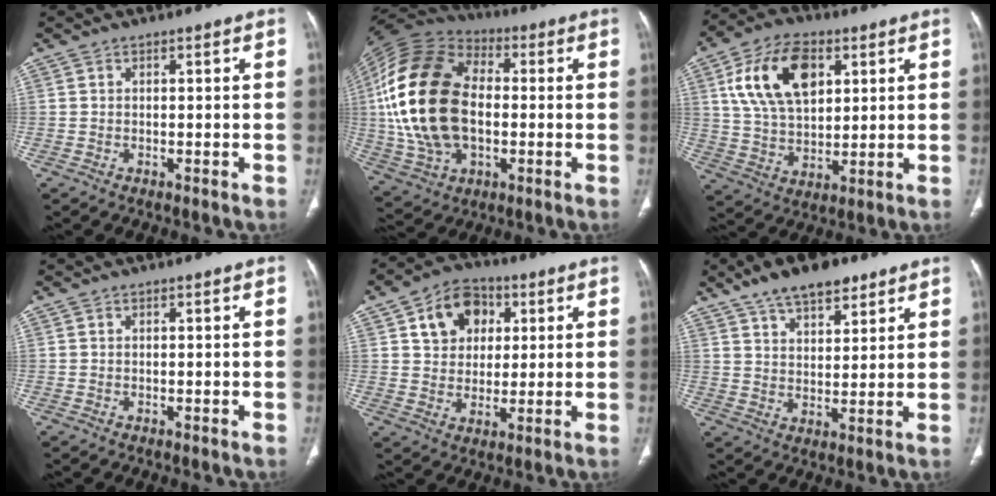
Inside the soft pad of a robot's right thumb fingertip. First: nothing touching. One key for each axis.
{"total": 25.3, "fx": 0.3, "fy": 15.9, "fz": 19.7, "tx": -0.399, "ty": 0.007, "tz": 0.007}
{"total": 16.4, "fx": 5.7, "fy": 9.9, "fz": 11.7, "tx": -0.190, "ty": -0.008, "tz": 0.108}
{"total": 0.0}
{"total": 11.1, "fx": 3.9, "fy": 8.6, "fz": 5.9, "tx": -0.060, "ty": -0.004, "tz": 0.064}
{"total": 12.1, "fx": 8.2, "fy": 5.5, "fz": 7.0, "tx": -0.085, "ty": -0.033, "tz": 0.136}